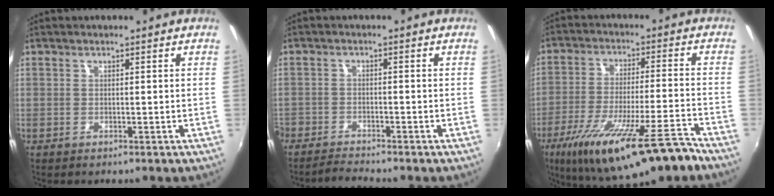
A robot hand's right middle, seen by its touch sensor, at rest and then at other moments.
{"total": 3.1, "force": [-3.1, 0.0, 0.2], "torque": [-0.021, -0.009, -0.066]}
{"total": 20.9, "force": [-14.4, 3.2, 14.8], "torque": [-0.264, -0.054, -0.228]}